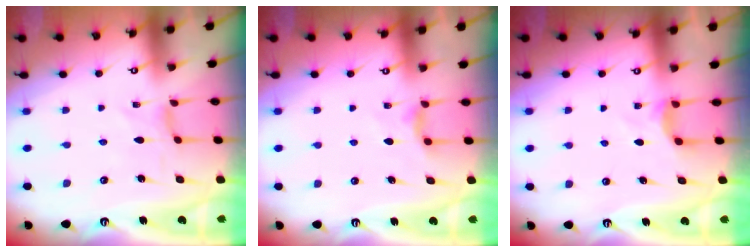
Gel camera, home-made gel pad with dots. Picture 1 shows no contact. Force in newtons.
{"total": 5.2, "press": 5.1, "slide": 0.6}
{"total": 3.1, "press": 3.1, "slide": 0.4}